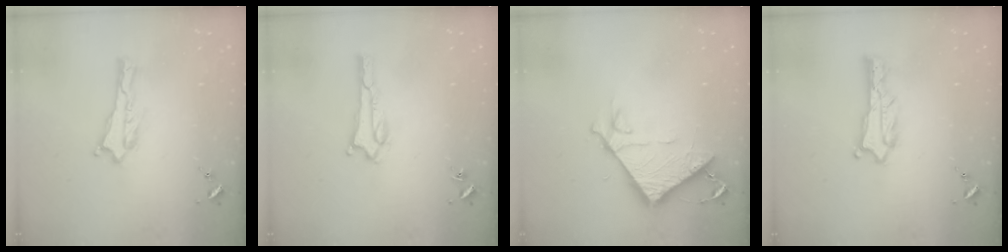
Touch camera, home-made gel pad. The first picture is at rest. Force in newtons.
{"total": 1.1, "press": 1.0, "slide": 0.1}
{"total": 7.9, "press": 7.8, "slide": 0.6}
{"total": 0.7, "press": 0.7, "slide": 0.1}